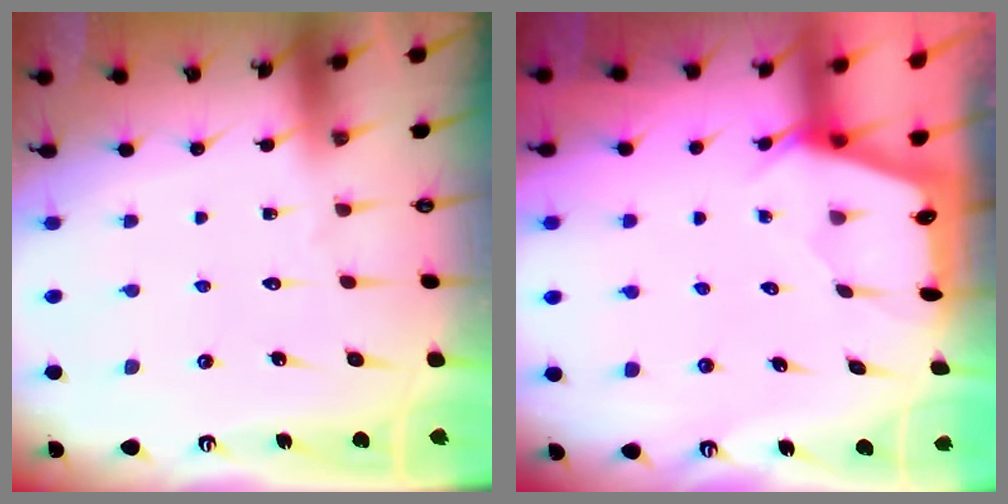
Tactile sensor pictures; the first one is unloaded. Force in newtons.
{"total": 2.3, "press": 2.2, "slide": 0.3}